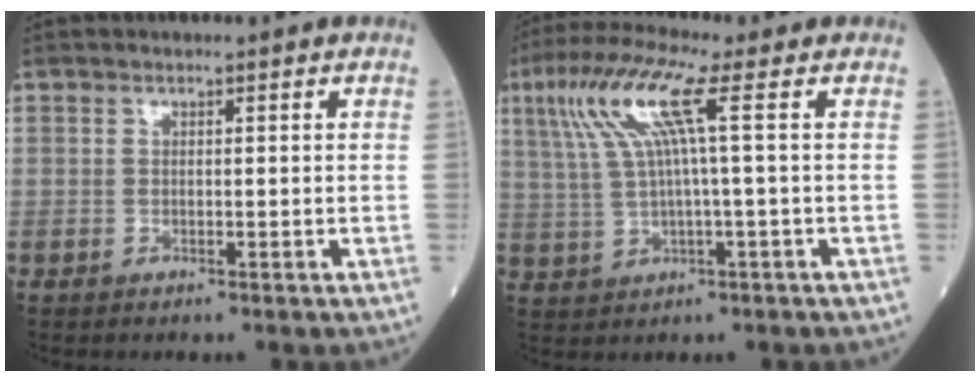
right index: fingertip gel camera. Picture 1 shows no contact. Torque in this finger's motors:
{"motor_torque": [1.16, 0.98, 0.70, 0.21]}